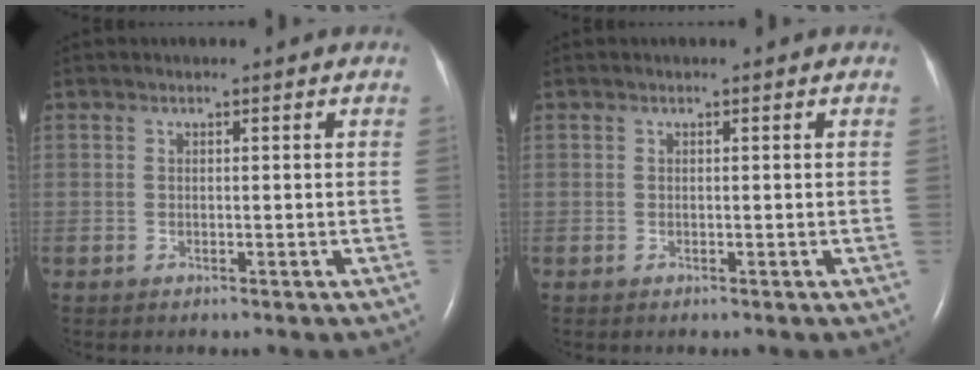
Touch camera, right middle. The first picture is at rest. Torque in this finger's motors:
{"motor_torque": [-0.05, 0.12, 0.00, 0.01]}